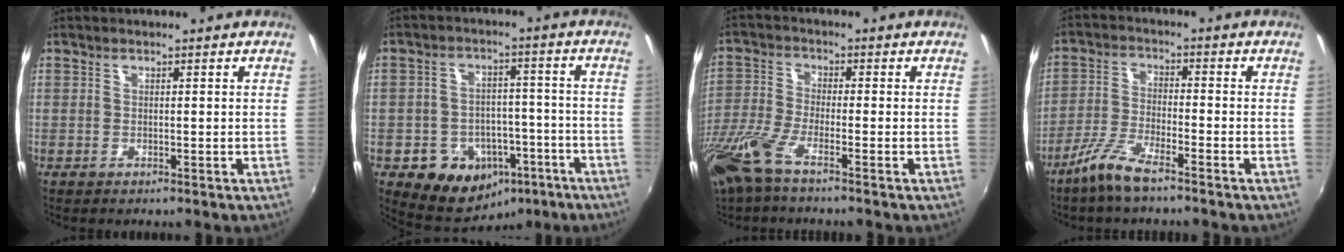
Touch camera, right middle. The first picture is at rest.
{"total": 13.0, "force": [-6.8, 10.0, 4.8], "torque": [-0.113, 0.034, -0.070]}
{"total": 9.8, "force": [-6.9, 1.6, 6.8], "torque": [-0.161, -0.028, -0.141]}
{"total": 6.7, "force": [-5.2, 0.5, 4.1], "torque": [-0.094, -0.005, -0.105]}